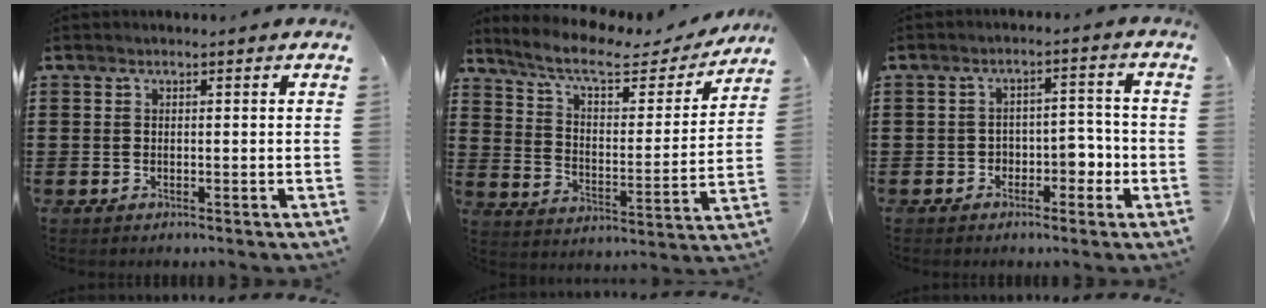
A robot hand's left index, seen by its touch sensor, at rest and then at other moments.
{"total": 8.2, "force": [6.4, 2.0, 4.6], "torque": [-0.108, -0.032, 0.106]}
{"total": 4.1, "force": [-2.3, 2.5, 2.3], "torque": [-0.045, 0.012, -0.047]}